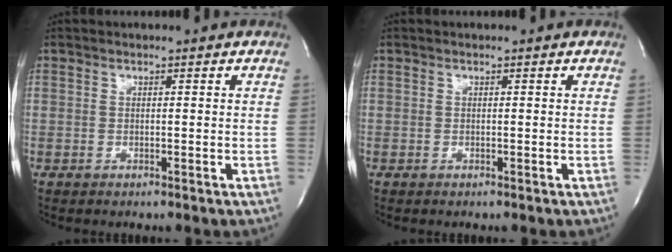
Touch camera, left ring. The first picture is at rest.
{"total": 0.0}